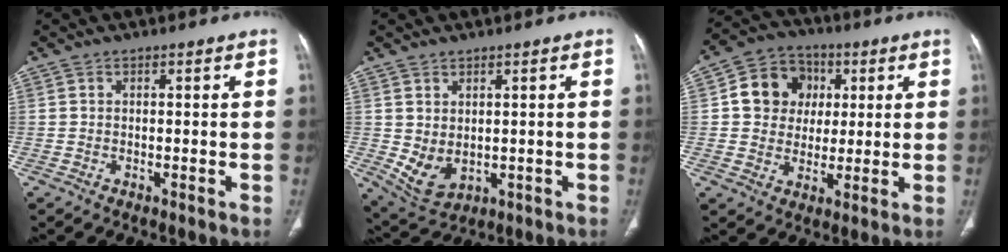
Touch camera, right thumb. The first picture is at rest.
{"total": 5.9, "force": [0.2, 4.0, 4.3], "torque": [-0.072, -0.010, 0.029]}
{"total": 11.2, "force": [2.4, 9.9, 4.8], "torque": [-0.042, 0.003, 0.034]}